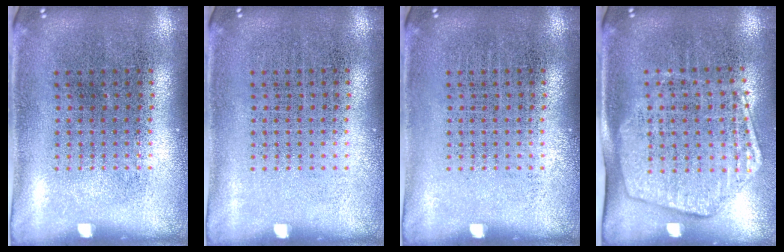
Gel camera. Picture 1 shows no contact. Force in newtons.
{"total": 0.0}
{"total": 0.0}
{"total": 1.9, "press": 1.6, "slide": 1.1}